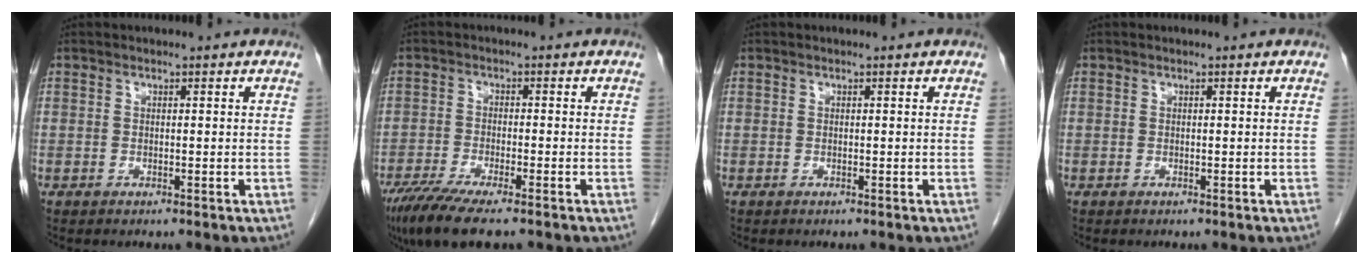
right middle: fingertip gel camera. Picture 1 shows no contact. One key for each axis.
{"total": 8.9, "fx": -6.6, "fy": 1.2, "fz": 5.8, "tx": -0.099, "ty": -0.021, "tz": -0.111}
{"total": 0.0}
{"total": 0.0}